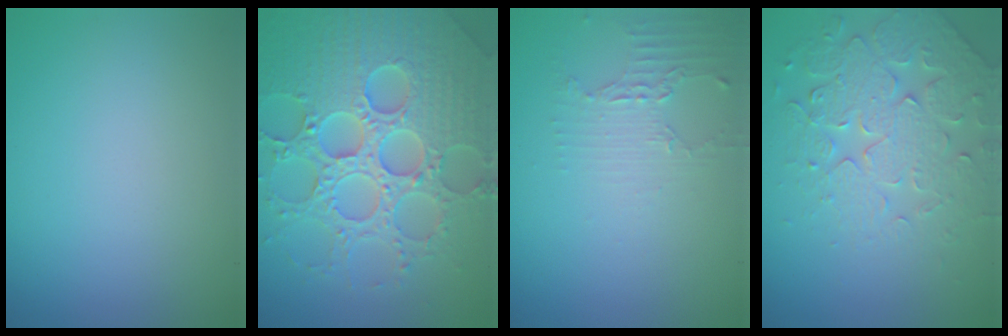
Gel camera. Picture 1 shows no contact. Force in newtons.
{"total": 8.1, "press": 7.9, "slide": 1.7}
{"total": 2.2, "press": 1.6, "slide": 1.5}
{"total": 4.5, "press": 4.4, "slide": 0.9}